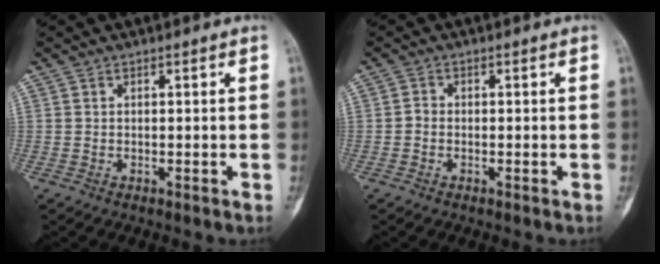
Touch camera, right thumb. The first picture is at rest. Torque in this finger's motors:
{"motor_torque": [0.38, 0.43, 0.01, -0.20, -0.03]}